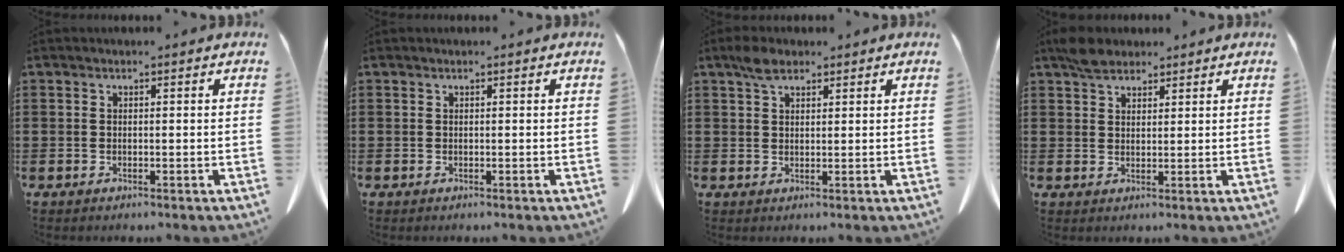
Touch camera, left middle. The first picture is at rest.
{"total": 0.0}
{"total": 3.2, "force": [2.3, 1.4, 1.7], "torque": [-0.039, 0.005, 0.042]}
{"total": 3.5, "force": [2.9, 1.5, 1.3], "torque": [-0.032, 0.007, 0.056]}